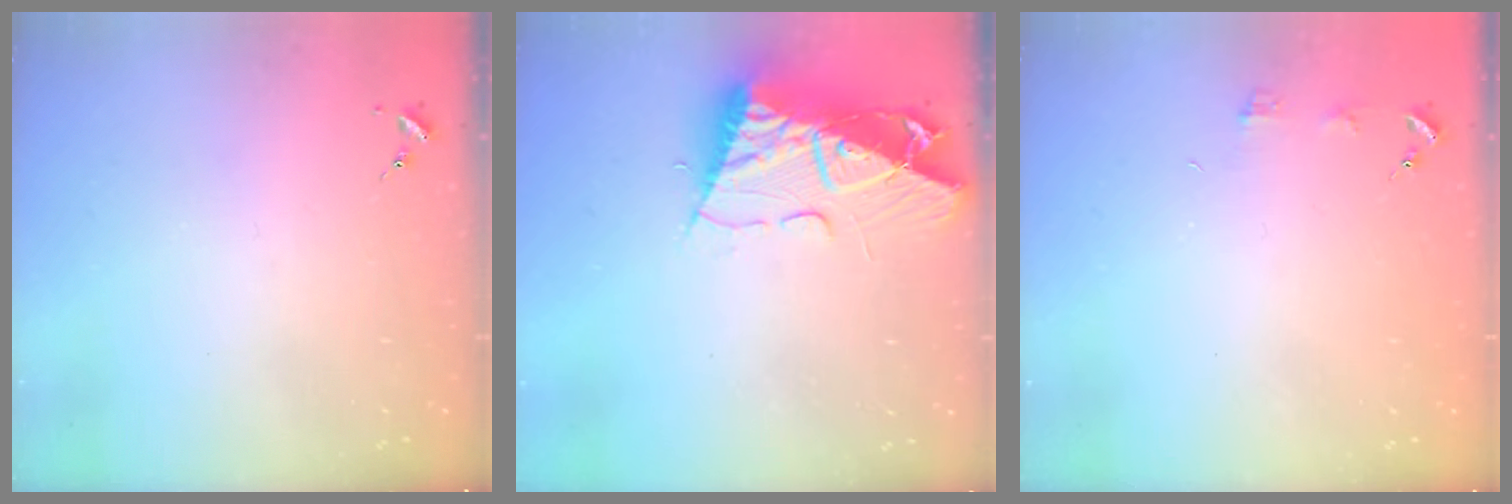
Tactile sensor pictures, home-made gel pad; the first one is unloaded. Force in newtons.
{"total": 13.6, "press": 13.6, "slide": 1.1}
{"total": 3.9, "press": 3.8, "slide": 0.5}